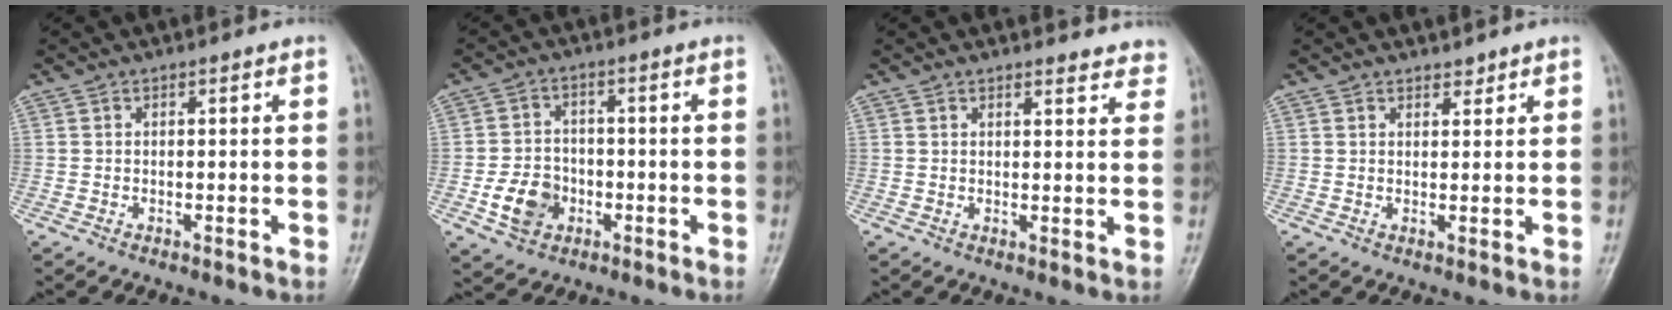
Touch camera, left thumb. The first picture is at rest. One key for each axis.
{"total": 7.1, "fx": -2.2, "fy": 5.8, "fz": 3.5, "tx": -0.044, "ty": 0.012, "tz": -0.038}
{"total": 5.8, "fx": 5.5, "fy": 1.7, "fz": 1.0, "tx": 0.017, "ty": -0.030, "tz": 0.048}
{"total": 1.6, "fx": 1.5, "fy": 0.7, "fz": 0.1, "tx": 0.010, "ty": -0.012, "tz": 0.022}